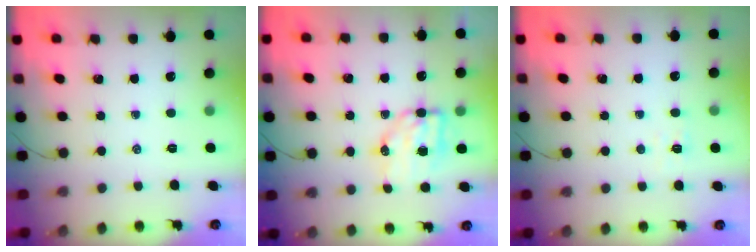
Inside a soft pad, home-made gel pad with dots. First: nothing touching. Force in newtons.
{"total": 8.1, "press": 8.0, "slide": 1.4}
{"total": 2.8, "press": 2.7, "slide": 0.8}